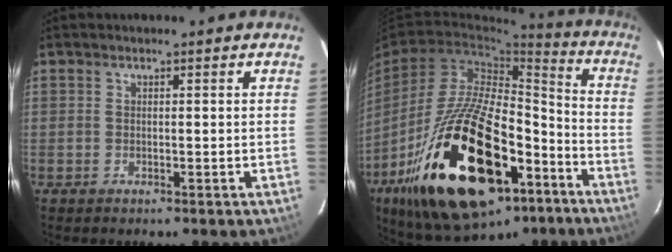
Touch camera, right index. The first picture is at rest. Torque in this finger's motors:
{"motor_torque": [2.14, 0.00, 1.05, 0.21]}